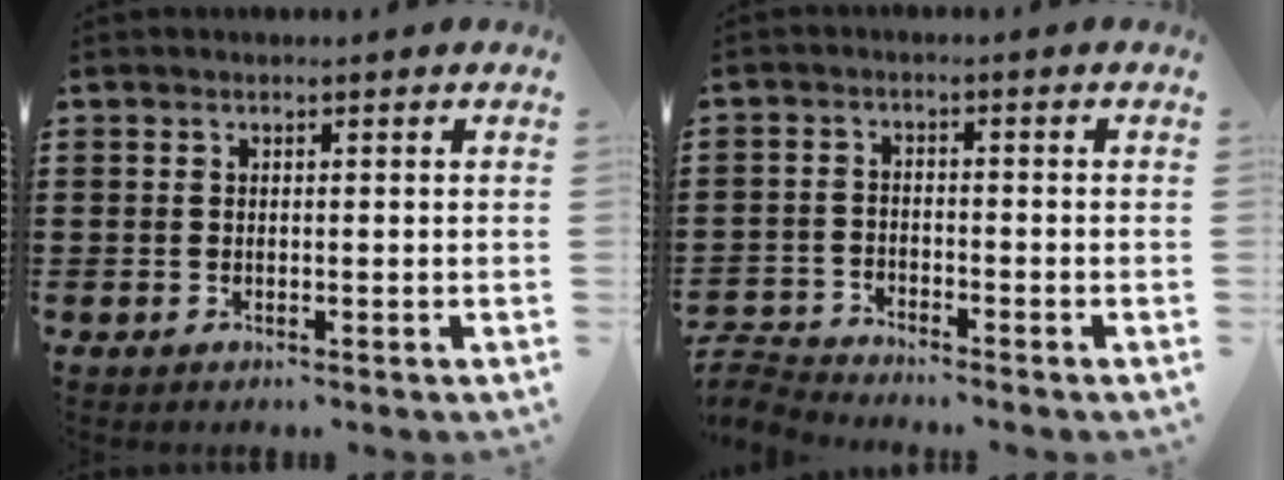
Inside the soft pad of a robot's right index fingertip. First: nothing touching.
{"total": 3.2, "force": [-3.2, 0.1, -0.1], "torque": [-0.013, -0.003, -0.073]}